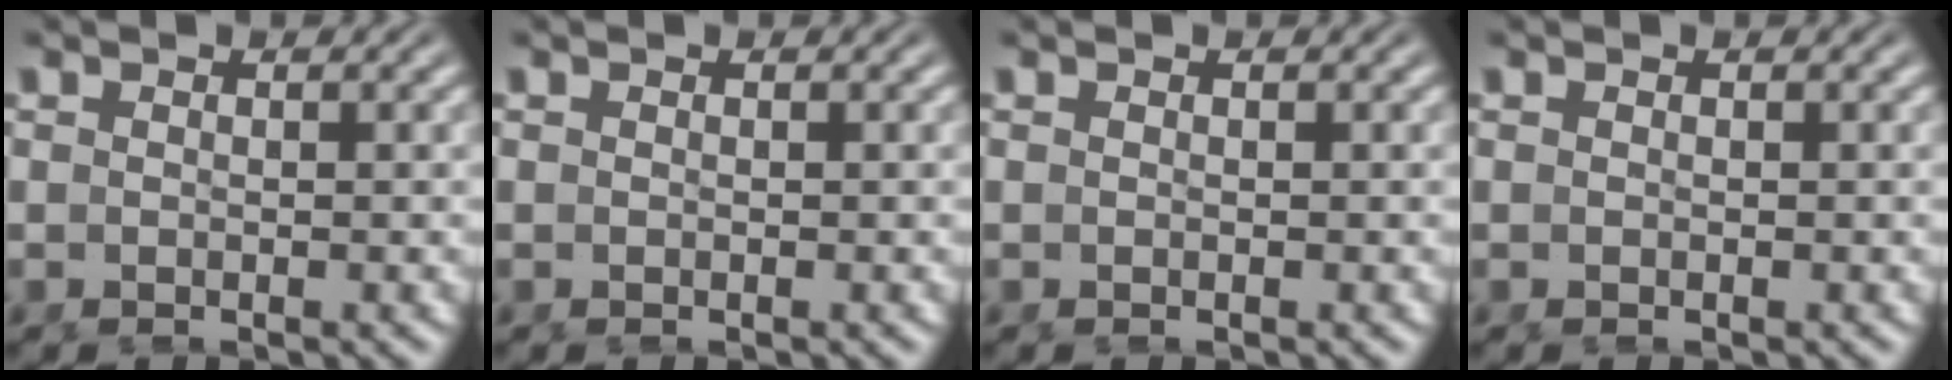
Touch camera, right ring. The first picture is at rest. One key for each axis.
{"total": 0.0}
{"total": 0.0}
{"total": 0.0}